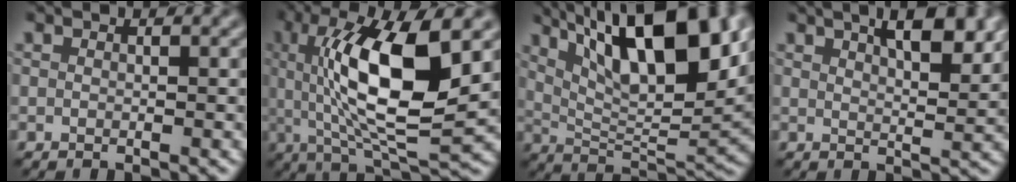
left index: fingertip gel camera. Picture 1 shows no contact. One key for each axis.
{"total": 11.7, "fx": 2.0, "fy": 3.6, "fz": 10.9, "tx": -0.189, "ty": 0.001, "tz": 0.038}
{"total": 12.8, "fx": 6.2, "fy": 4.2, "fz": 10.4, "tx": -0.162, "ty": 0.009, "tz": 0.108}
{"total": 5.7, "fx": 3.5, "fy": 1.9, "fz": 4.1, "tx": -0.044, "ty": 0.012, "tz": 0.042}